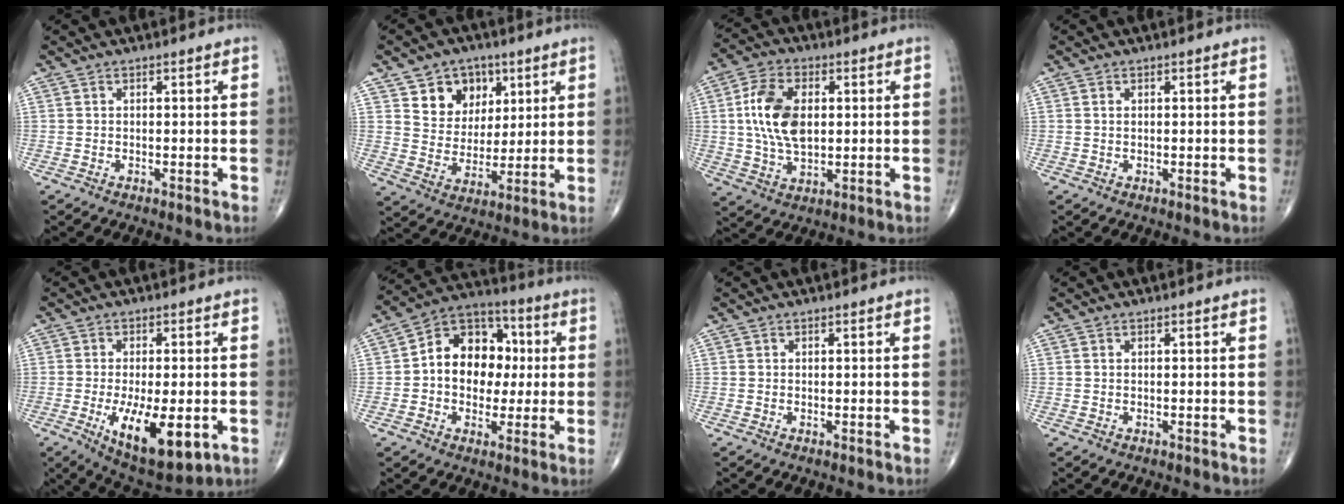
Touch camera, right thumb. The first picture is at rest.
{"total": 10.5, "force": [5.1, 8.3, 3.9], "torque": [-0.028, -0.024, 0.091]}
{"total": 12.3, "force": [1.5, 7.3, 9.9], "torque": [-0.185, 0.001, 0.027]}
{"total": 0.5, "force": [0.1, 0.3, 0.4], "torque": [-0.011, 0.002, 0.002]}
{"total": 14.0, "force": [-4.1, 5.7, 12.1], "torque": [-0.192, -0.019, -0.049]}
{"total": 14.4, "force": [0.8, 10.9, 9.3], "torque": [-0.093, 0.029, 0.003]}
{"total": 0.0}
{"total": 0.0}